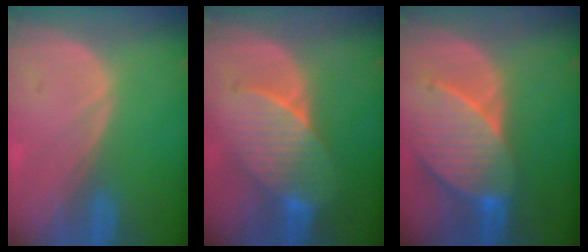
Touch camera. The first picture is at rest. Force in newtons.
{"total": 7.1, "press": 6.9, "slide": 1.3}
{"total": 9.2, "press": 8.8, "slide": 2.6}